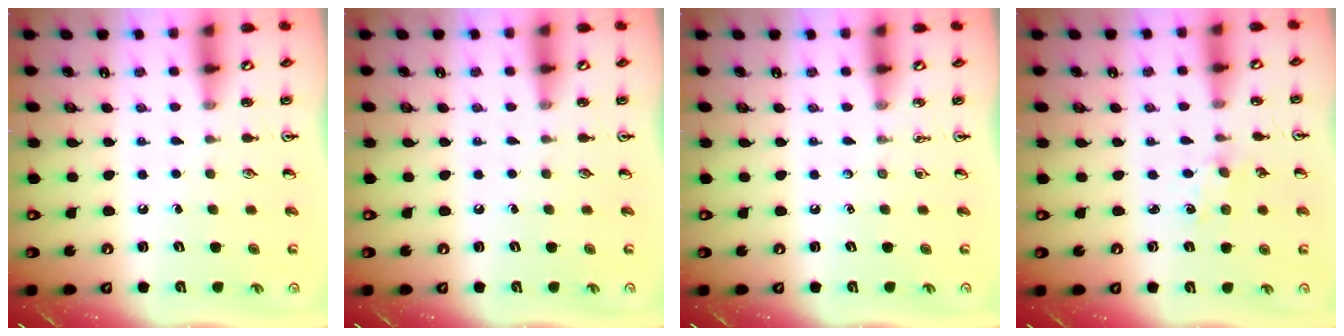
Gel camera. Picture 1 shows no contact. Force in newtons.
{"total": 0.0}
{"total": 0.0}
{"total": 1.0, "press": 0.9, "slide": 0.4}